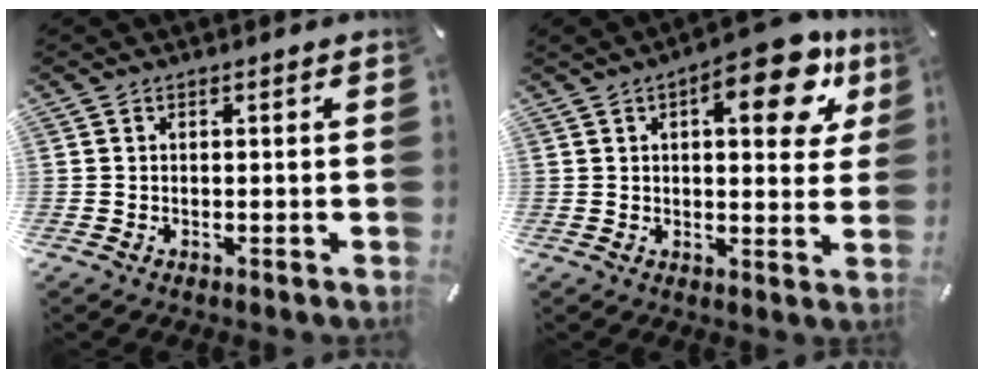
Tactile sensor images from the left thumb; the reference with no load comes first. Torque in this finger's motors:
{"motor_torque": [0.60, 0.85, 1.84, -0.87, 0.39]}